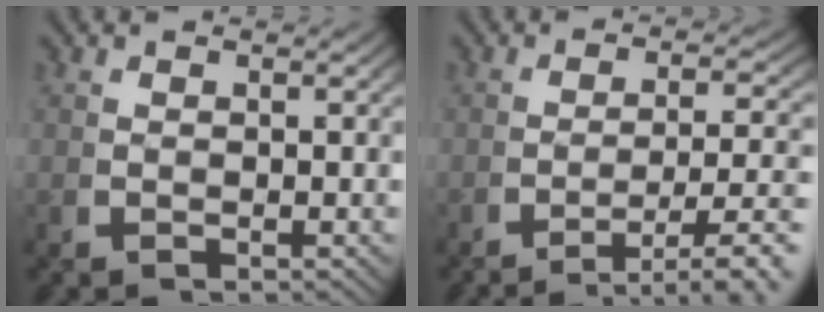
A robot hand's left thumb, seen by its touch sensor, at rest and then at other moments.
{"total": 5.9, "force": [-3.8, 1.9, 4.1], "torque": [-0.063, -0.010, -0.052]}